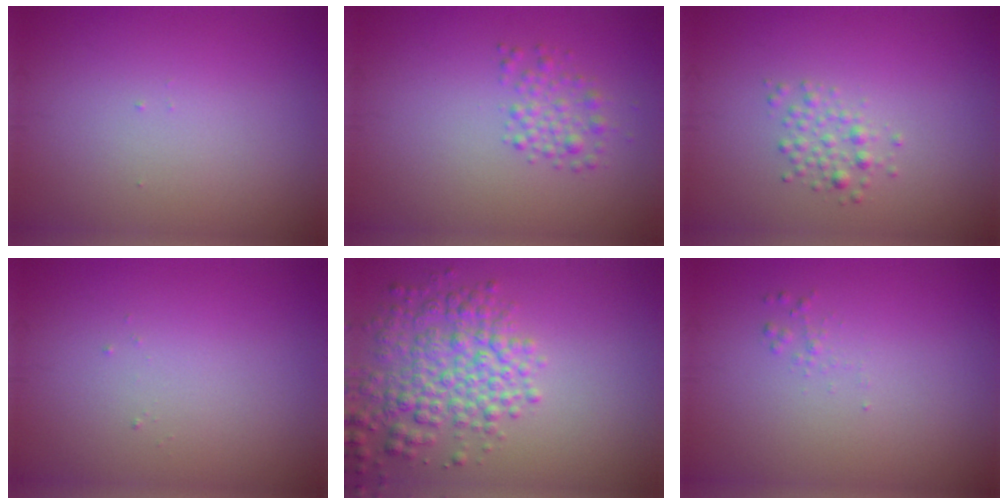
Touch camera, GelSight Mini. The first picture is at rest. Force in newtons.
{"total": 1.9, "press": 1.9, "slide": 0.0}
{"total": 1.7, "press": 1.7, "slide": 0.0}
{"total": 0.0}
{"total": 5.4, "press": 5.3, "slide": 0.2}
{"total": 0.6, "press": 0.6, "slide": 0.0}